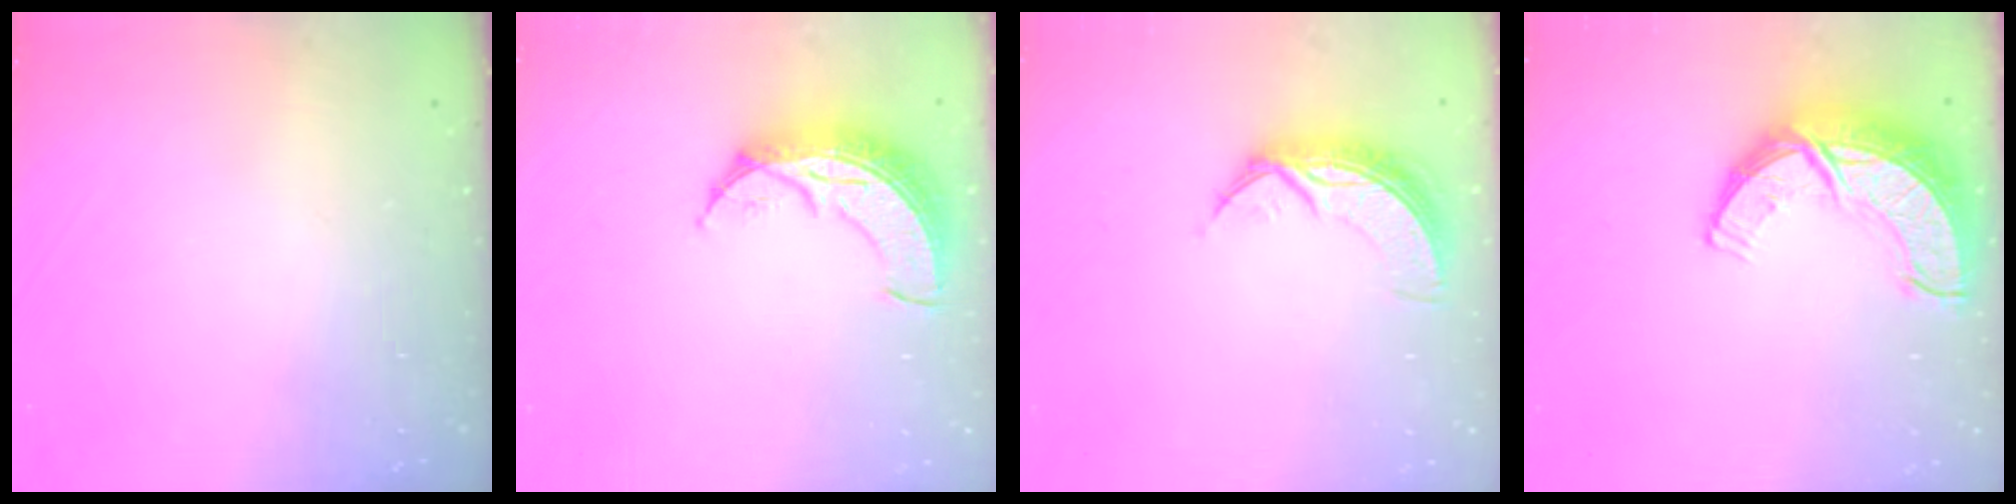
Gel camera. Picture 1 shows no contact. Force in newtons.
{"total": 9.8, "press": 9.8, "slide": 0.9}
{"total": 8.8, "press": 8.8, "slide": 0.4}
{"total": 12.6, "press": 12.6, "slide": 0.9}